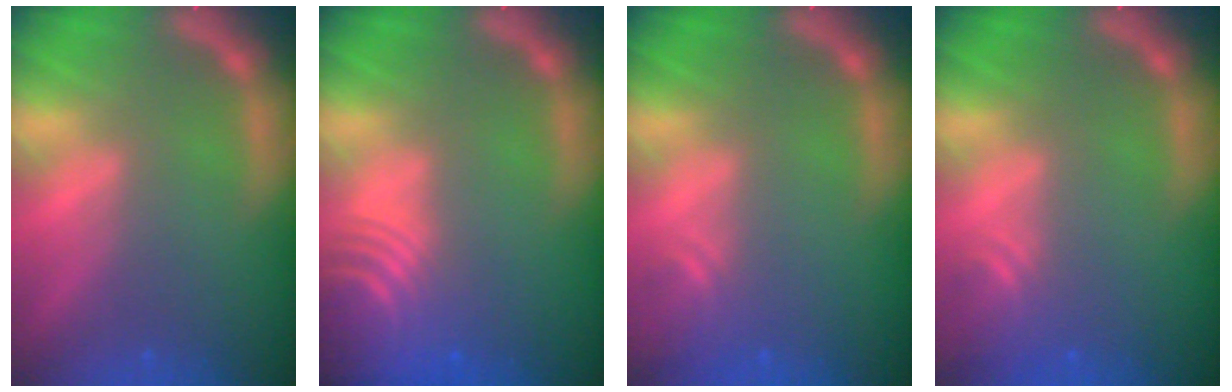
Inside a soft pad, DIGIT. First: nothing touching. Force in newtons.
{"total": 10.1}
{"total": 1.9}
{"total": 2.4}